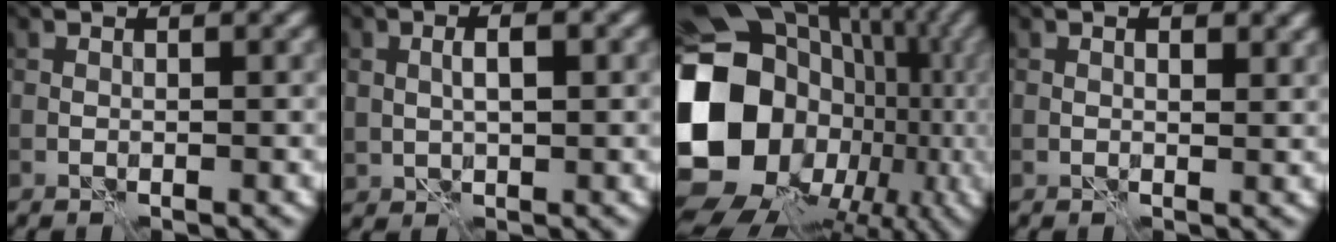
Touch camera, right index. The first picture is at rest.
{"total": 2.5, "force": [0.4, 1.3, 2.0], "torque": [-0.038, 0.000, 0.009]}
{"total": 21.1, "force": [-3.6, 18.1, 10.3], "torque": [-0.181, -0.016, -0.085]}
{"total": 1.4, "force": [0.5, 0.7, 1.1], "torque": [-0.015, -0.002, 0.010]}